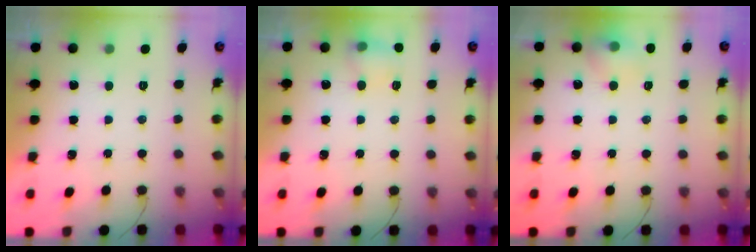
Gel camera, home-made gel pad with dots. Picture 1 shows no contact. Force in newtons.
{"total": 7.5, "press": 7.2, "slide": 1.8}
{"total": 8.5, "press": 8.3, "slide": 1.7}